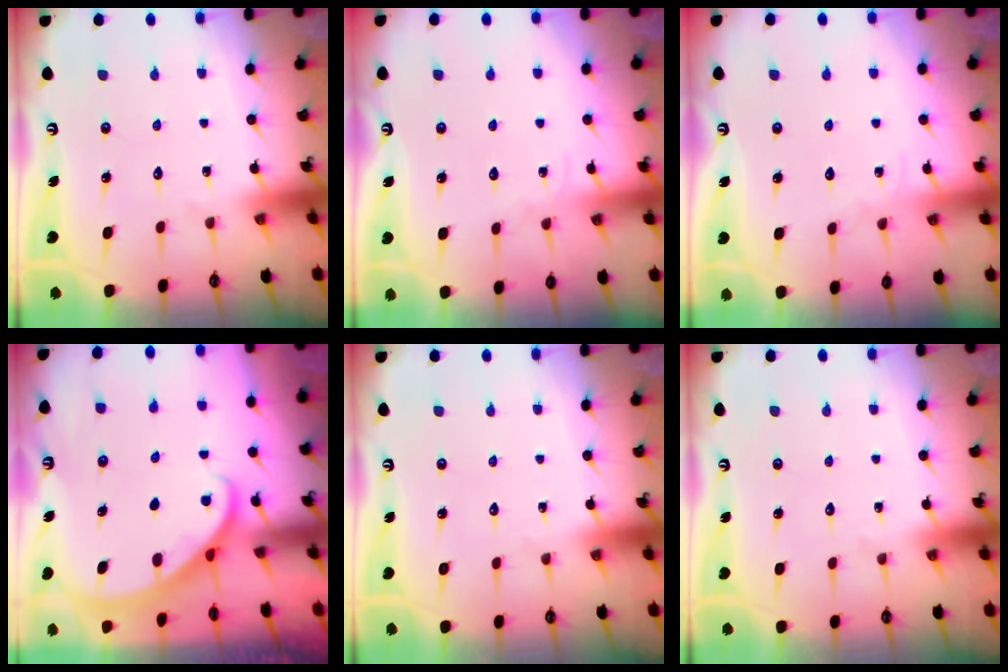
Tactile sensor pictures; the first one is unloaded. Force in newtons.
{"total": 2.5, "press": 2.5, "slide": 0.3}
{"total": 2.5, "press": 2.5, "slide": 0.3}
{"total": 1.9, "press": 1.9, "slide": 0.1}
{"total": 0.0}
{"total": 0.0}